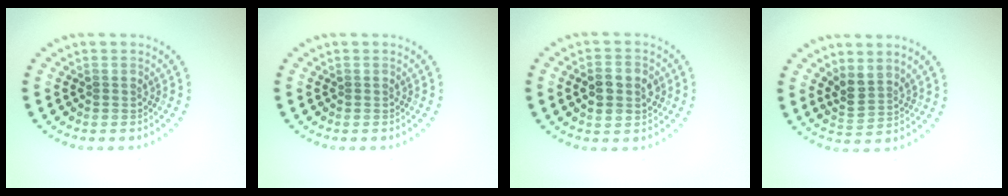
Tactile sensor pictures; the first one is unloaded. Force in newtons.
{"total": 0.0}
{"total": 3.8, "press": 3.8, "slide": 0.0}
{"total": 2.6, "press": 2.0, "slide": 1.6}